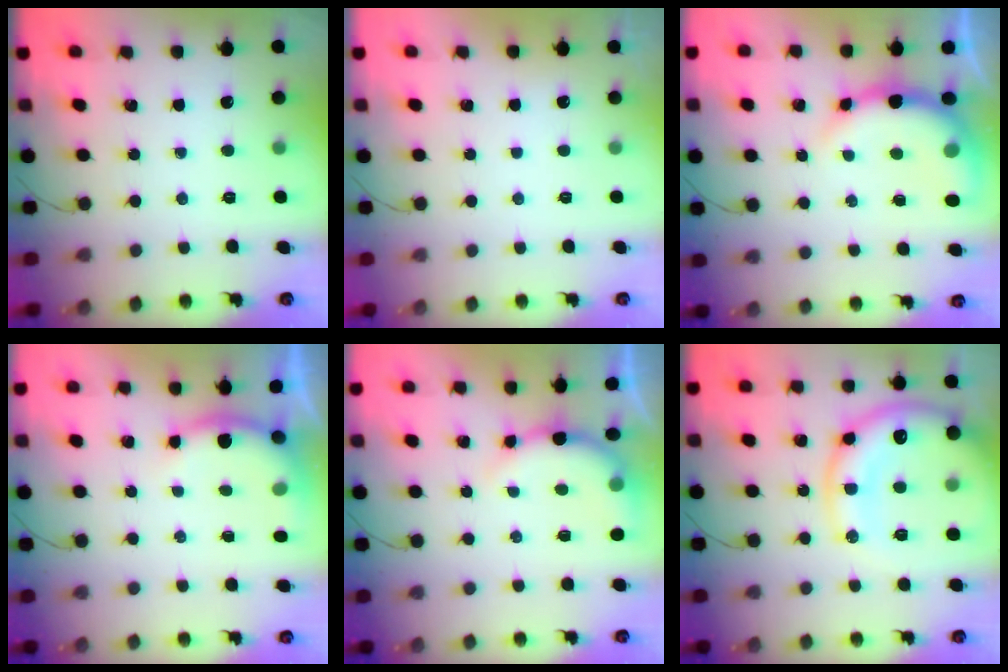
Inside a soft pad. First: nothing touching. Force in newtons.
{"total": 3.0, "press": 3.0, "slide": 0.1}
{"total": 9.8, "press": 9.6, "slide": 2.1}
{"total": 6.0, "press": 6.0, "slide": 0.1}
{"total": 8.7, "press": 8.7, "slide": 0.6}
{"total": 18.3, "press": 18.1, "slide": 2.7}